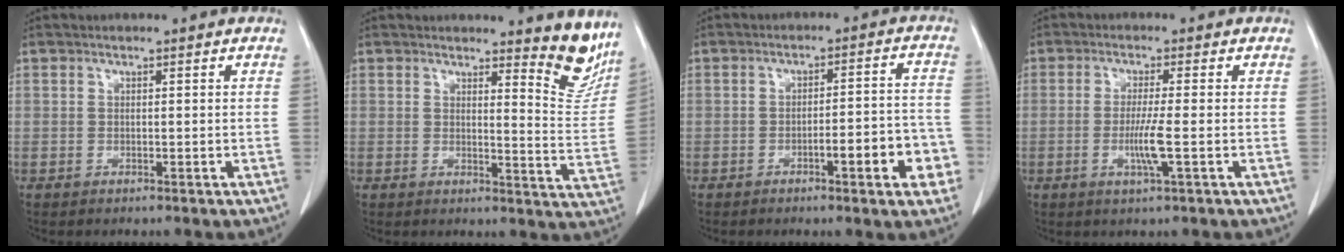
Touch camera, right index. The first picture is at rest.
{"total": 7.3, "force": [6.7, 0.9, 2.9], "torque": [-0.019, -0.055, 0.063]}
{"total": 8.3, "force": [-3.5, 1.5, 7.4], "torque": [-0.087, 0.020, -0.041]}
{"total": 4.6, "force": [-1.1, -0.5, 4.5], "torque": [-0.090, -0.011, -0.022]}